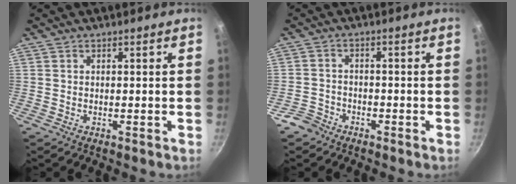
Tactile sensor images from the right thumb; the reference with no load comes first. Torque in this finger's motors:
{"motor_torque": [0.69, 0.39, 0.00, -0.50, -0.01]}